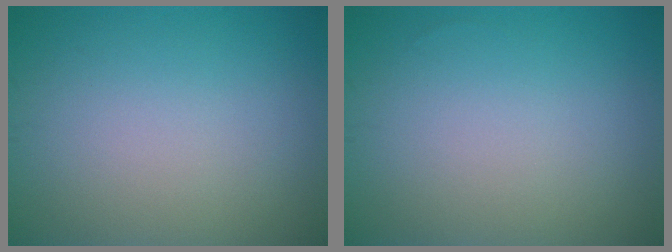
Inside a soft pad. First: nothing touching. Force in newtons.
{"total": 0.0}